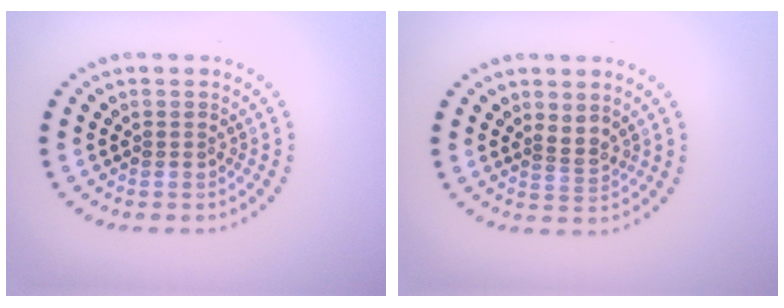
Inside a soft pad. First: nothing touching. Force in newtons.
{"total": 1.7, "press": 1.3, "slide": 1.1}